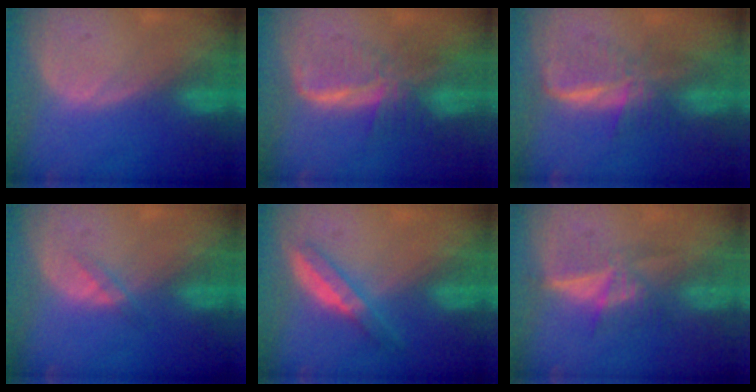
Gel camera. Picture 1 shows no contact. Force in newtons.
{"total": 7.9, "press": 6.9, "slide": 3.9}
{"total": 5.9, "press": 5.8, "slide": 0.8}
{"total": 1.5, "press": 1.5, "slide": 0.1}
{"total": 5.2, "press": 4.6, "slide": 2.4}
{"total": 5.2, "press": 4.8, "slide": 1.8}